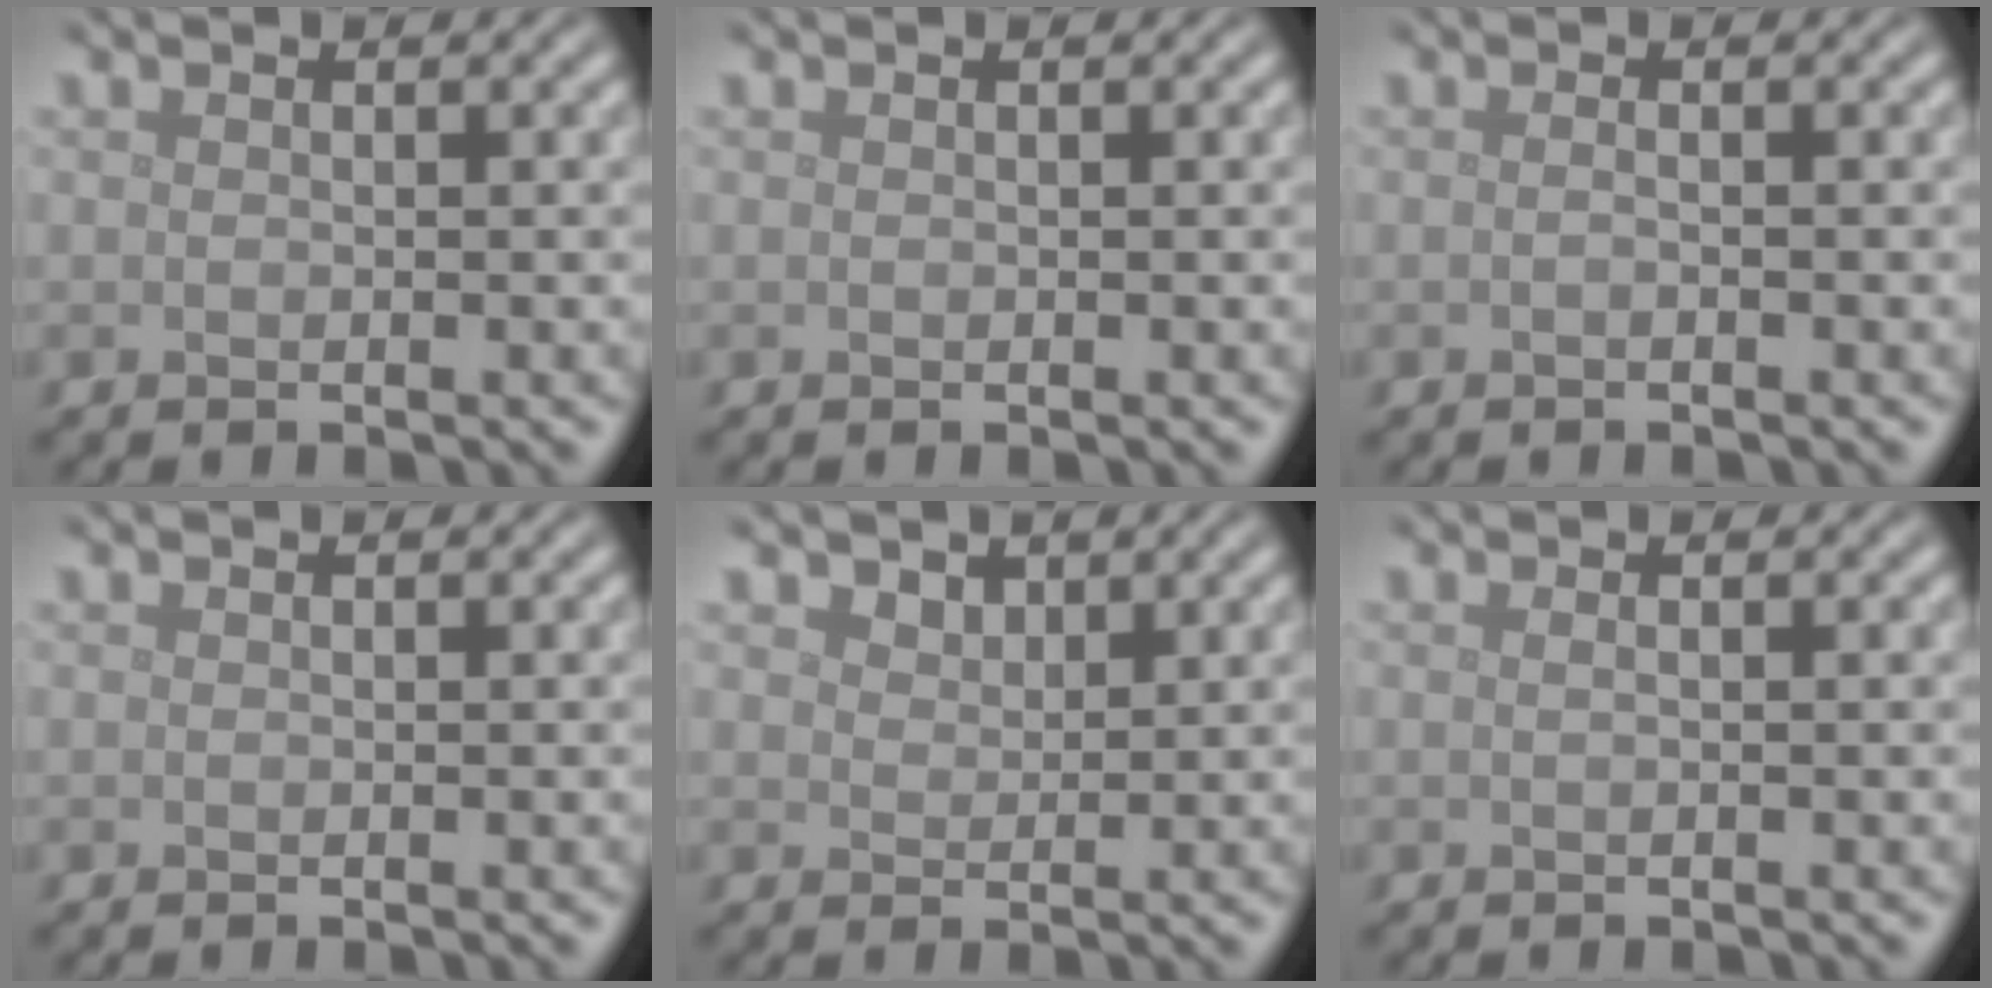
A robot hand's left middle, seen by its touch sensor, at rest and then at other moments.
{"total": 0.0}
{"total": 0.7, "force": [-0.1, 0.3, 0.6], "torque": [-0.009, -0.005, -0.008]}
{"total": 0.0}
{"total": 1.4, "force": [1.1, 0.7, 0.3], "torque": [-0.009, -0.003, 0.020]}
{"total": 0.6, "force": [0.1, 0.3, 0.5], "torque": [-0.006, 0.001, -0.003]}